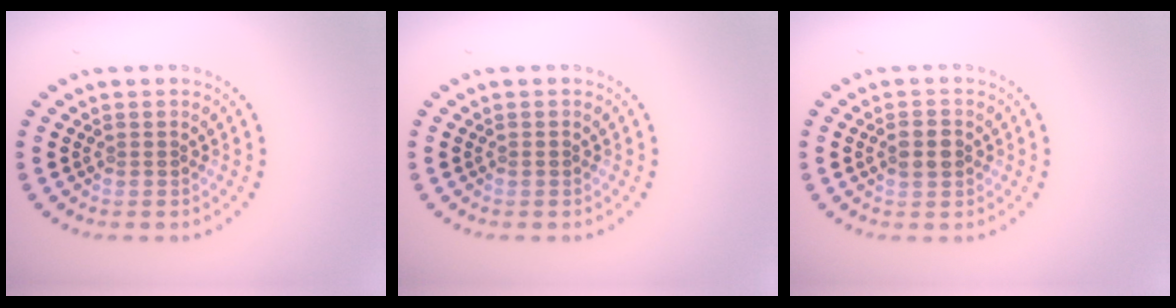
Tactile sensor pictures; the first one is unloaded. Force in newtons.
{"total": 0.5, "press": 0.5, "slide": 0.0}
{"total": 2.4, "press": 2.4, "slide": 0.0}